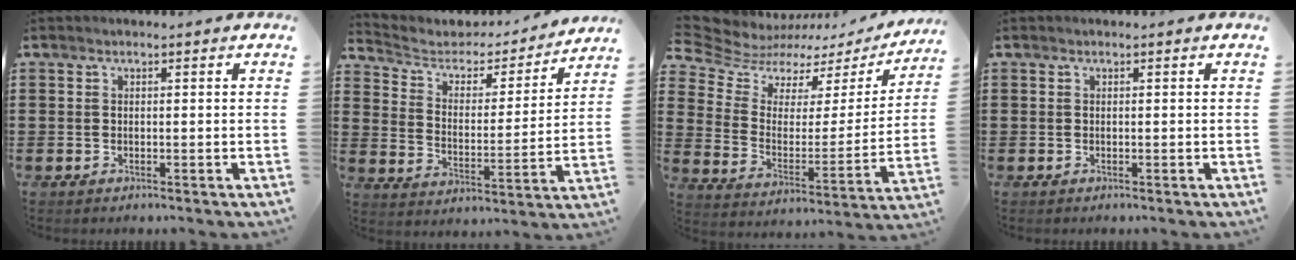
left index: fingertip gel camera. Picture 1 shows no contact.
{"total": 3.7, "force": [3.0, 2.1, 0.8], "torque": [-0.042, -0.020, 0.042]}
{"total": 5.7, "force": [4.9, 2.8, 1.1], "torque": [-0.059, -0.034, 0.083]}
{"total": 0.0}